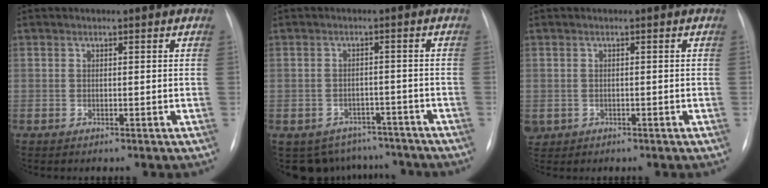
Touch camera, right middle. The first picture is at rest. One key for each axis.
{"total": 8.9, "fx": -7.7, "fy": 4.5, "fz": 0.2, "tx": 0.004, "ty": 0.022, "tz": -0.092}
{"total": 2.3, "fx": -0.7, "fy": 2.1, "fz": 0.7, "tx": -0.014, "ty": 0.002, "tz": -0.002}